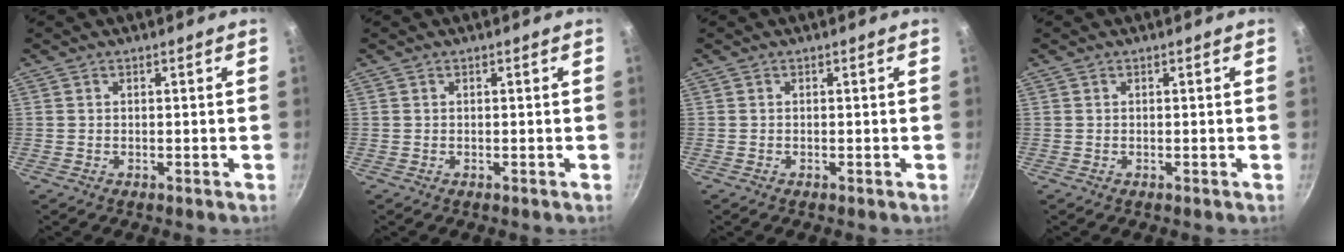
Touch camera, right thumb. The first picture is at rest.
{"total": 0.0}
{"total": 0.0}
{"total": 0.0}